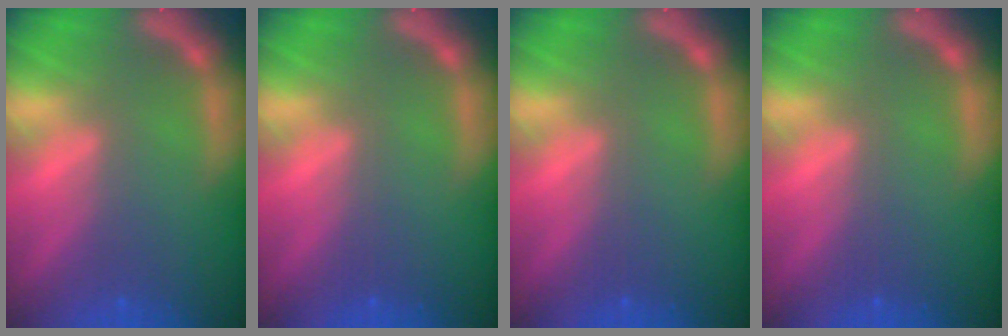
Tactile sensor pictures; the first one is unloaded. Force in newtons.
{"total": 0.0}
{"total": 0.0}
{"total": 0.0}